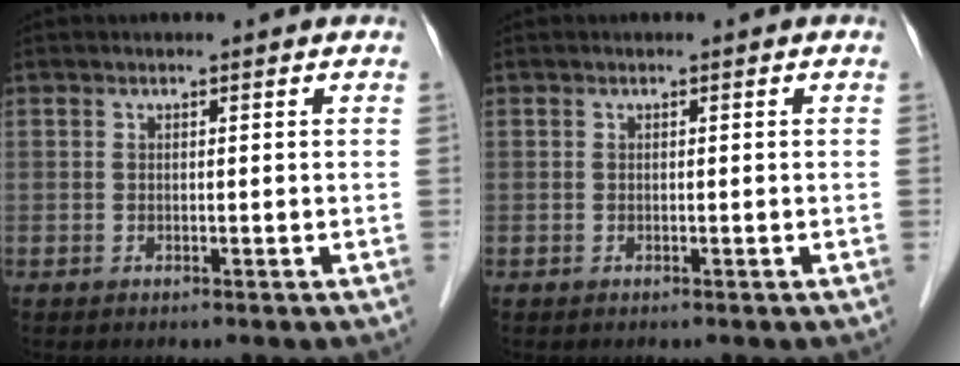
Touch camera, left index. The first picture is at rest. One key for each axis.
{"total": 0.0}